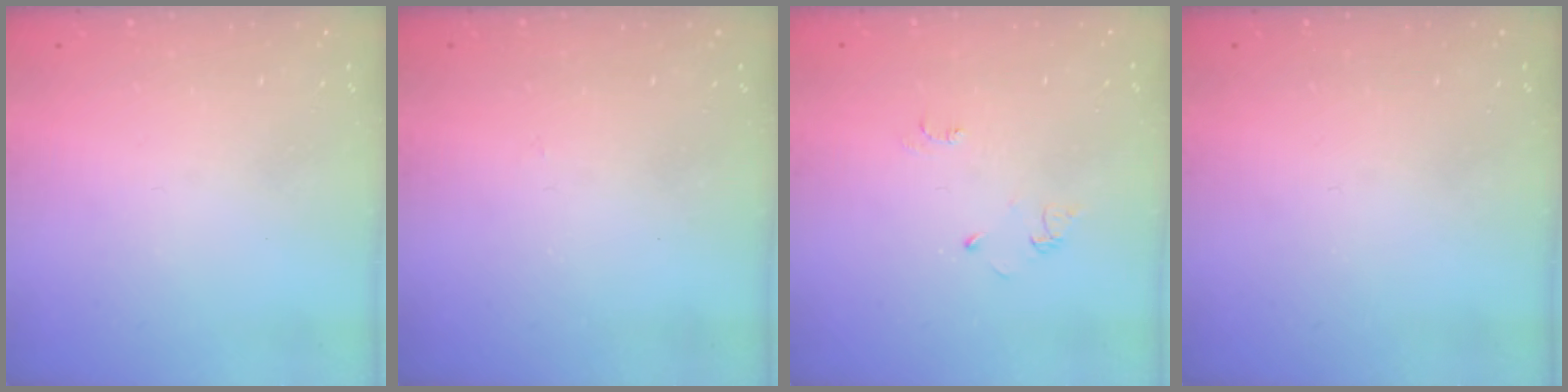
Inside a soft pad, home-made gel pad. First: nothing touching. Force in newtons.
{"total": 2.7, "press": 2.7, "slide": 0.5}
{"total": 4.5, "press": 4.5, "slide": 0.8}
{"total": 0.0}